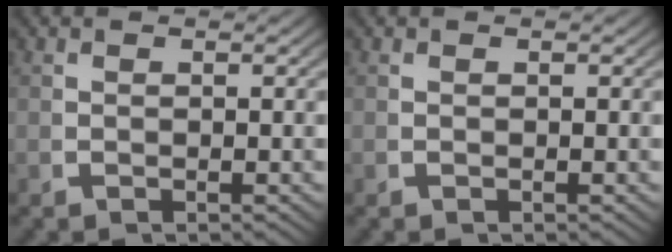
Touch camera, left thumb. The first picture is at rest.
{"total": 0.0}